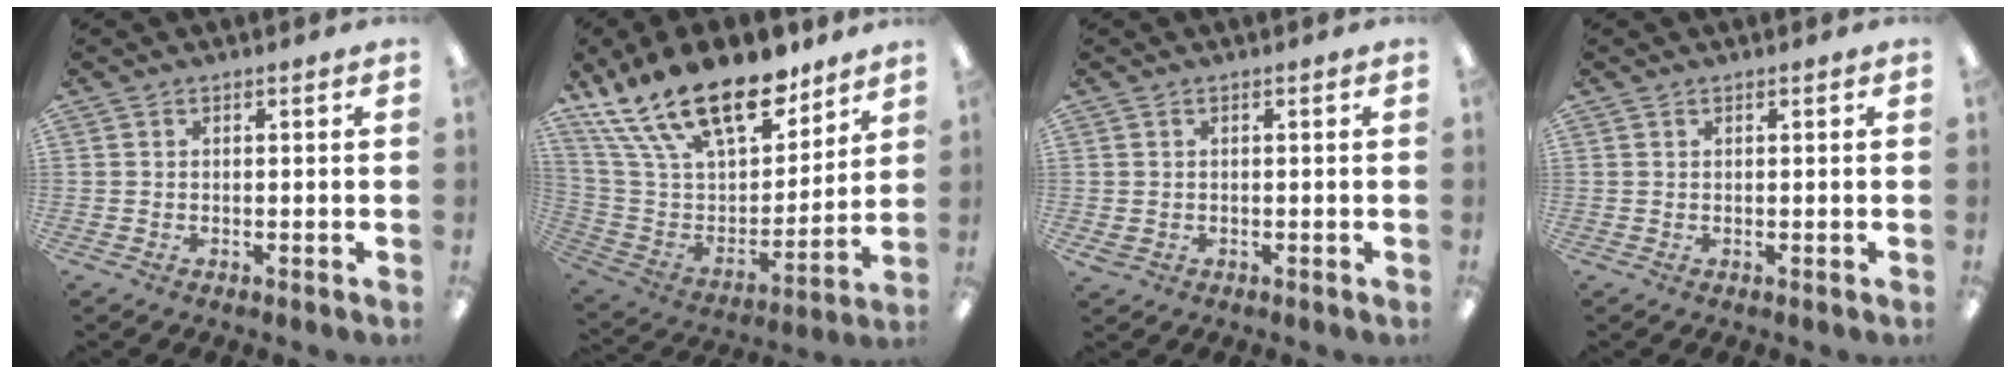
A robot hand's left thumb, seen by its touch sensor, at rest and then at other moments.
{"total": 25.4, "force": [17.4, 11.3, 14.8], "torque": [-0.280, -0.113, 0.304]}
{"total": 1.5, "force": [0.1, 1.2, 0.8], "torque": [-0.016, 0.003, 0.001]}
{"total": 0.5, "force": [0.4, 0.2, 0.2], "torque": [-0.005, 0.004, 0.006]}